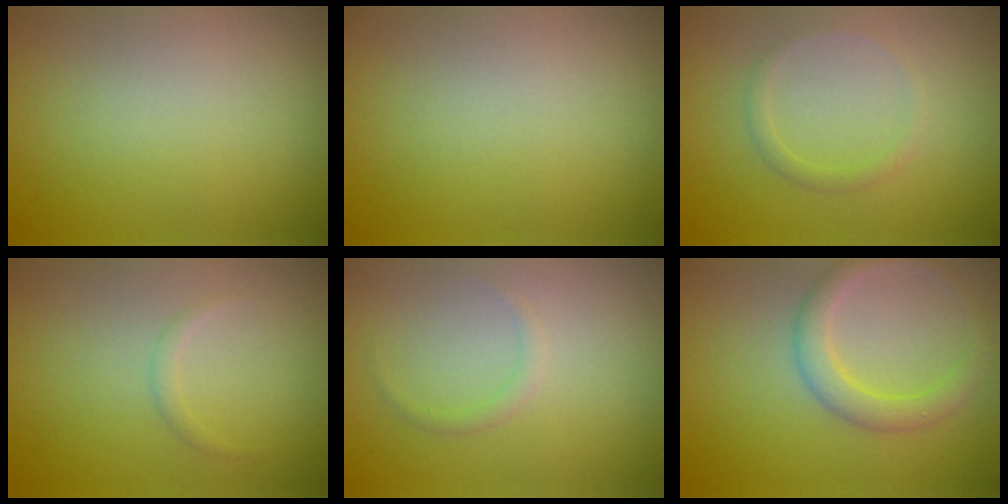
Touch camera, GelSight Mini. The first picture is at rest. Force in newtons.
{"total": 0.0}
{"total": 1.1, "press": 1.1, "slide": 0.1}
{"total": 0.7, "press": 0.7, "slide": 0.0}
{"total": 0.8, "press": 0.8, "slide": 0.2}
{"total": 2.8, "press": 2.8, "slide": 0.1}